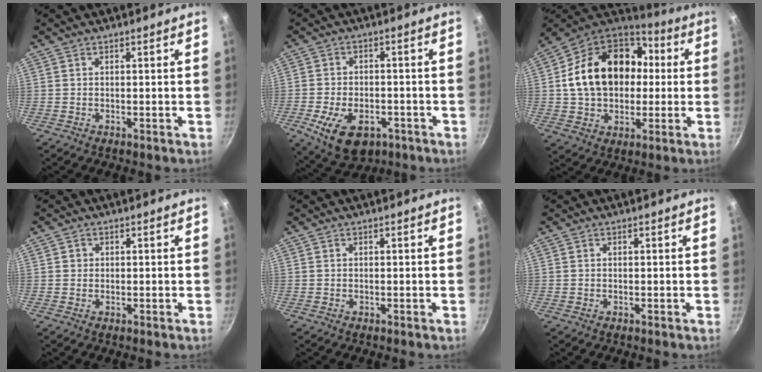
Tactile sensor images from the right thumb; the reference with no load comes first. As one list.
[{"total": 11.7, "force": [-4.8, 7.2, 7.8], "torque": [-0.120, 0.011, -0.070]}, {"total": 22.3, "force": [2.1, 16.8, 14.6], "torque": [-0.234, 0.043, 0.035]}, {"total": 1.0, "force": [0.1, 1.0, 0.1], "torque": [0.003, 0.001, 0.000]}, {"total": 0.0}, {"total": 0.0}]